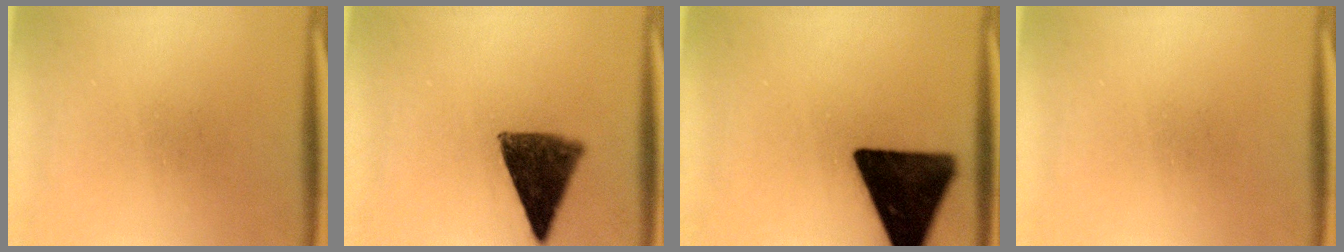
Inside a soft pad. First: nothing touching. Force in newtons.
{"total": 10.4}
{"total": 18.0}
{"total": 0.0}